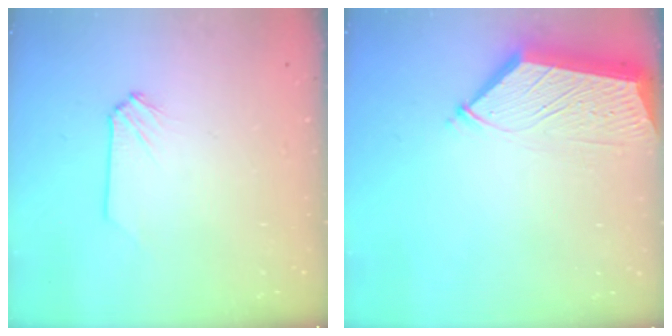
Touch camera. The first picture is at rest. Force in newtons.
{"total": 6.8, "press": 6.8, "slide": 0.8}